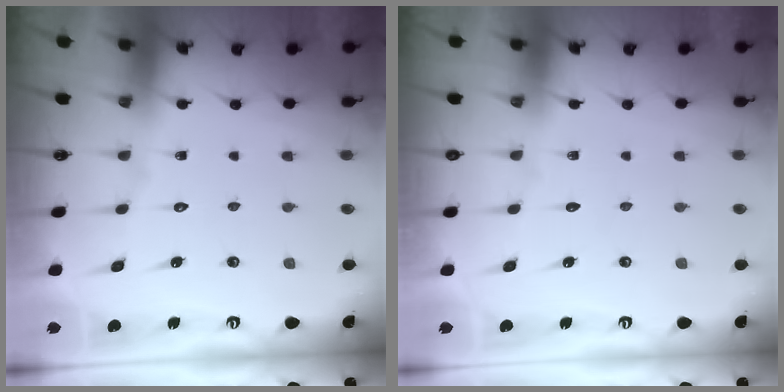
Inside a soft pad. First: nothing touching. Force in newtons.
{"total": 0.0}